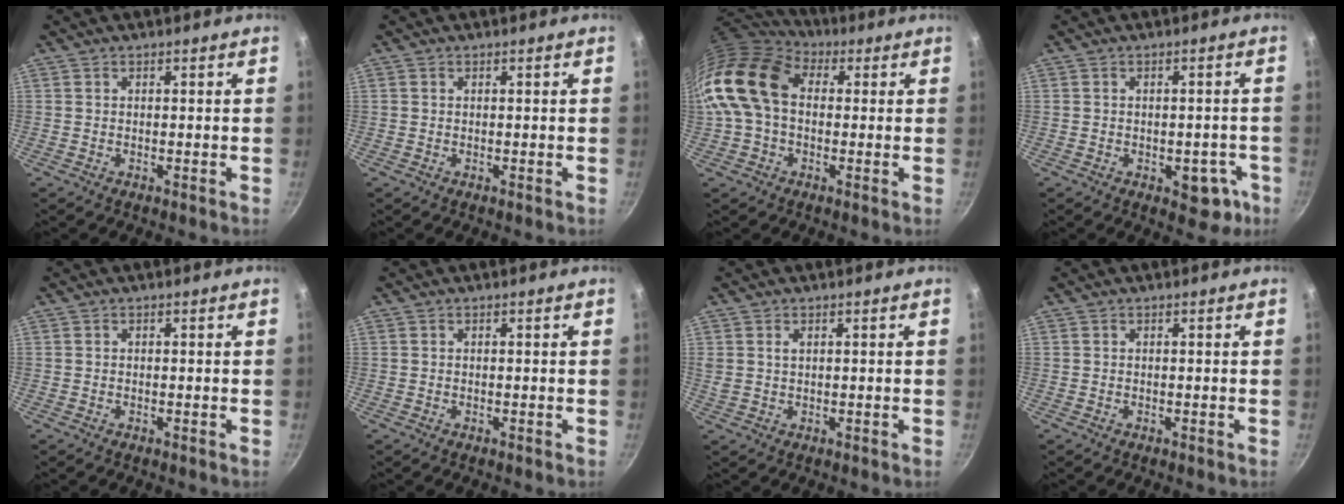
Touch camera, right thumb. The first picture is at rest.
{"total": 0.0}
{"total": 16.4, "force": [1.4, 11.6, 11.5], "torque": [-0.206, 0.030, 0.009]}
{"total": 6.6, "force": [-2.5, 4.1, 4.6], "torque": [-0.020, 0.018, -0.022]}
{"total": 0.0}
{"total": 0.0}
{"total": 1.3, "force": [0.5, 0.9, 0.9], "torque": [-0.017, 0.001, 0.013]}
{"total": 0.0}